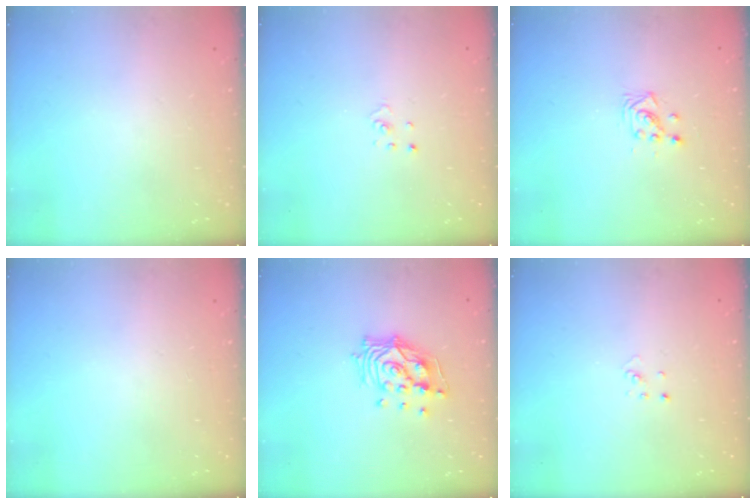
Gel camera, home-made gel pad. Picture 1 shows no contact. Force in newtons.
{"total": 1.1, "press": 1.1, "slide": 0.1}
{"total": 3.7, "press": 3.7, "slide": 0.1}
{"total": 0.0}
{"total": 12.3, "press": 12.2, "slide": 1.7}
{"total": 2.1, "press": 2.1, "slide": 0.1}